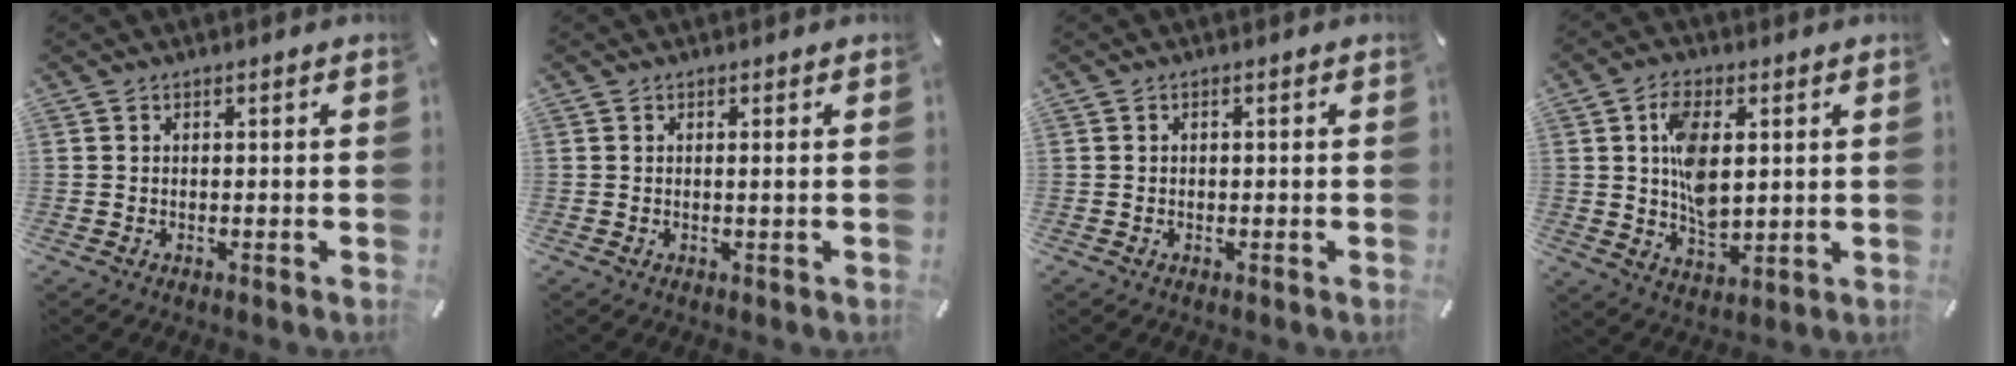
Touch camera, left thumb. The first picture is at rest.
{"total": 0.8, "force": [0.1, -0.1, 0.8], "torque": [-0.015, -0.003, 0.001]}
{"total": 0.5, "force": [-0.1, 0.4, 0.3], "torque": [-0.005, 0.002, -0.003]}
{"total": 10.2, "force": [2.0, 6.0, 7.9], "torque": [-0.154, -0.001, 0.030]}